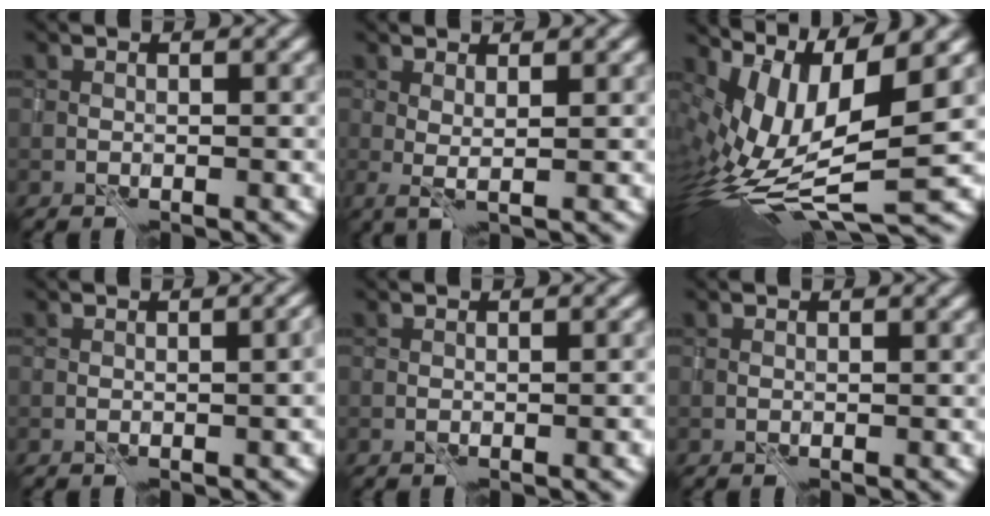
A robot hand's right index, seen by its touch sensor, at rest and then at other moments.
{"total": 1.7, "force": [1.4, 0.0, 0.9], "torque": [-0.014, -0.002, 0.023]}
{"total": 11.2, "force": [1.5, 3.7, 10.5], "torque": [-0.220, -0.007, 0.038]}
{"total": 3.8, "force": [-0.8, 1.7, 3.3], "torque": [-0.012, 0.003, 0.001]}
{"total": 1.3, "force": [-0.4, 0.3, 1.2], "torque": [-0.007, 0.007, 0.000]}
{"total": 0.0}